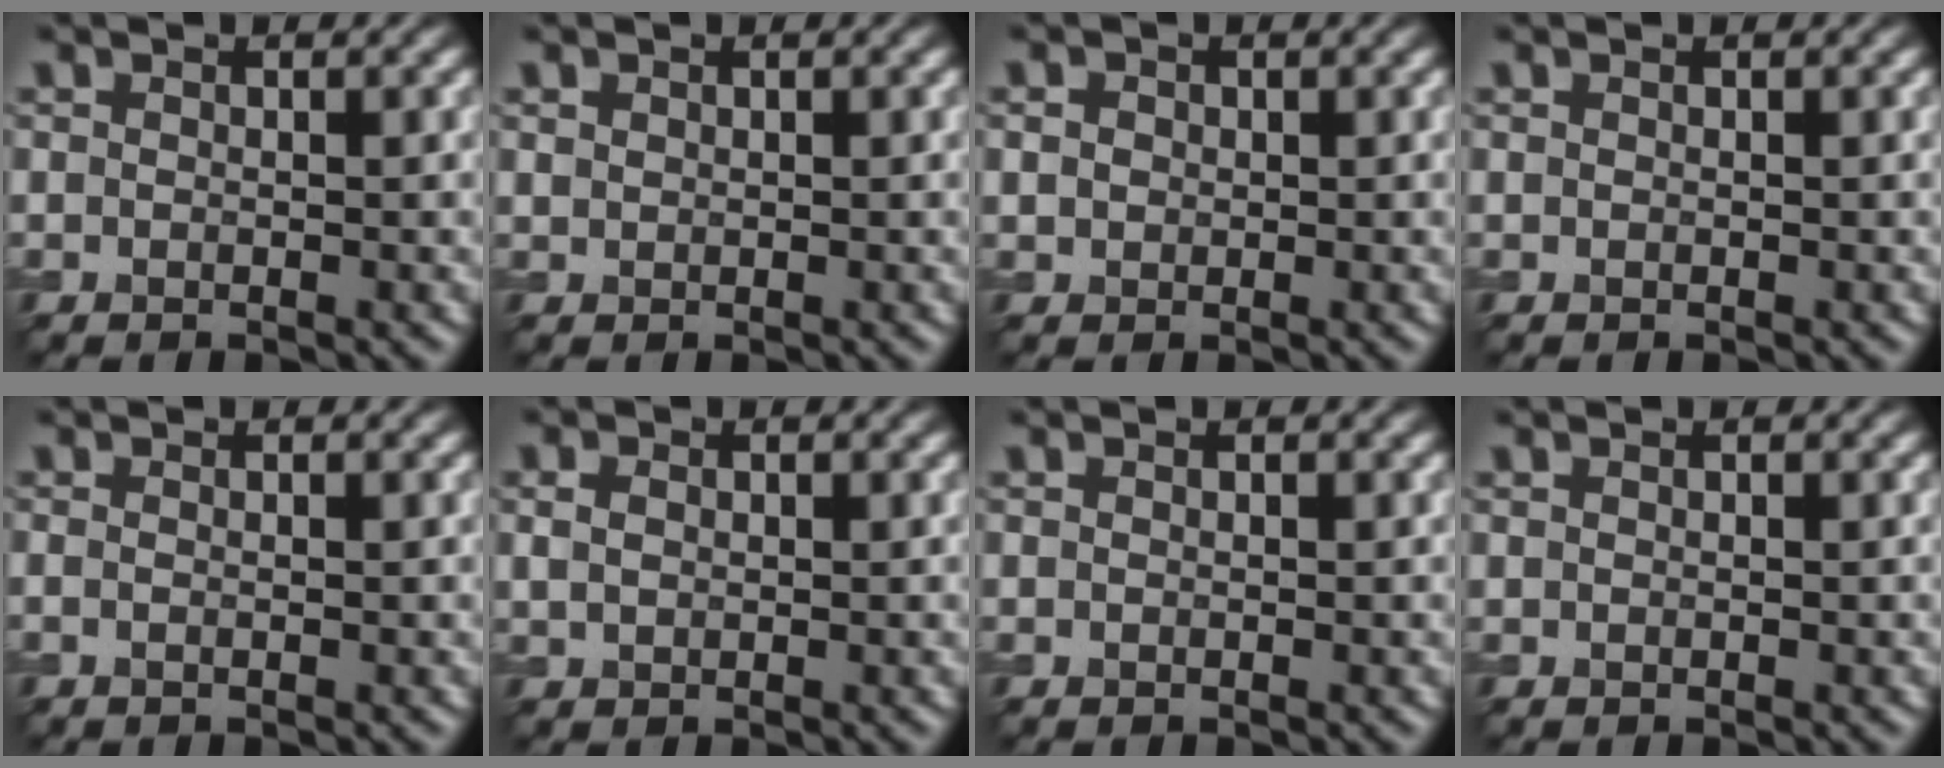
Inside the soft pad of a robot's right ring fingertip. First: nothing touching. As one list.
[{"total": 0.6, "force": [0.4, 0.4, 0.1], "torque": [-0.001, -0.001, 0.010]}, {"total": 1.3, "force": [0.3, 1.1, 0.5], "torque": [-0.007, 0.004, 0.001]}, {"total": 0.0}, {"total": 0.7, "force": [-0.1, 0.3, 0.6], "torque": [-0.012, -0.007, -0.007]}, {"total": 1.5, "force": [0.4, 1.1, 0.9], "torque": [-0.020, 0.003, 0.007]}, {"total": 0.0}, {"total": 0.0}]